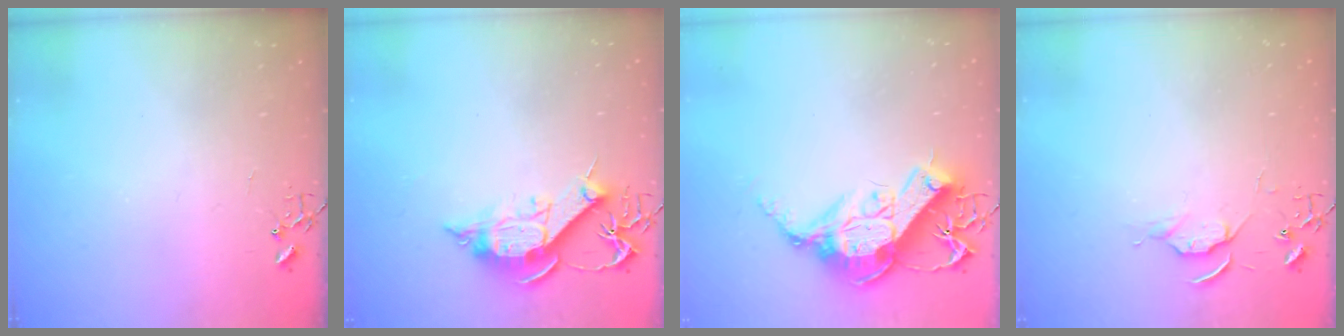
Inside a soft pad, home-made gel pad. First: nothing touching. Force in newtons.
{"total": 12.0, "press": 12.0, "slide": 1.3}
{"total": 16.9, "press": 16.7, "slide": 2.5}
{"total": 5.1, "press": 5.1, "slide": 0.7}